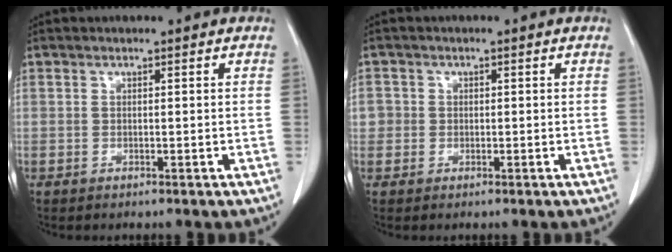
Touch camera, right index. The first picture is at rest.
{"total": 2.2, "force": [-0.1, 2.2, 0.2], "torque": [0.009, 0.006, -0.003]}